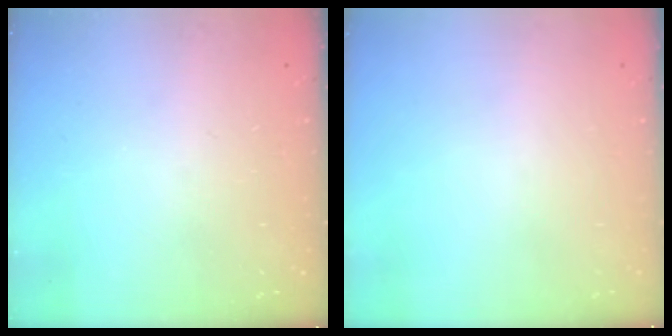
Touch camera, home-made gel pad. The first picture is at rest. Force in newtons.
{"total": 0.0}